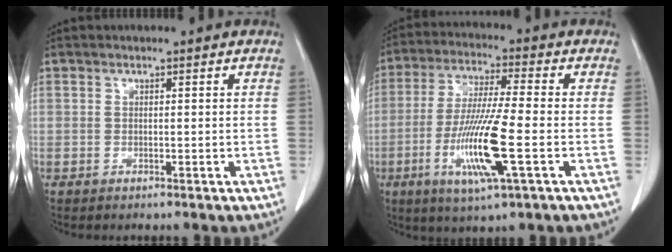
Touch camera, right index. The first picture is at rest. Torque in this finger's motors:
{"motor_torque": [1.76, -0.37, 0.49, 0.14]}